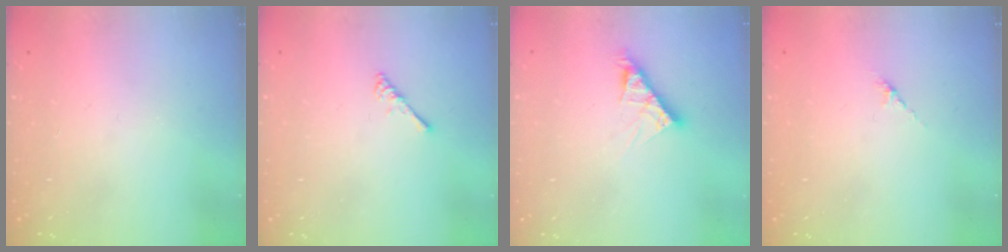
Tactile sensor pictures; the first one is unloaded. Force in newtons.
{"total": 2.4, "press": 2.4, "slide": 0.4}
{"total": 6.9, "press": 6.9, "slide": 0.6}
{"total": 2.7, "press": 2.7, "slide": 0.7}